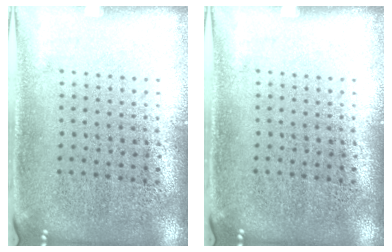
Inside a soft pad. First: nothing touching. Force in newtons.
{"total": 0.0}